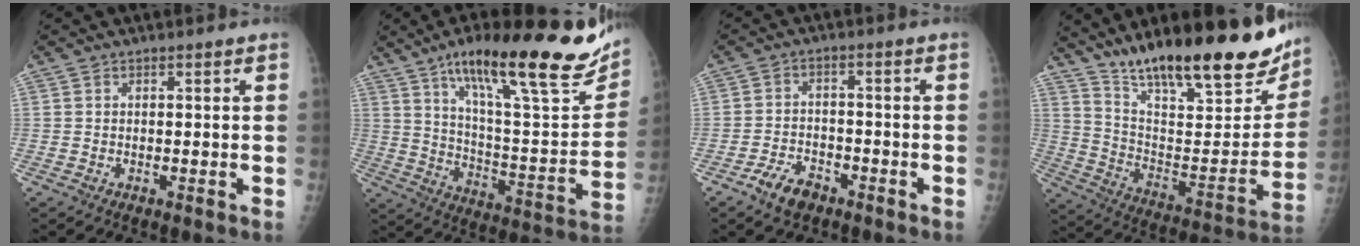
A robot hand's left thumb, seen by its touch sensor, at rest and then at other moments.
{"total": 29.2, "force": [17.9, 6.6, 22.0], "torque": [-0.301, -0.057, 0.283]}
{"total": 5.6, "force": [-3.8, 3.0, 2.8], "torque": [-0.048, 0.023, -0.065]}
{"total": 29.4, "force": [20.8, 7.9, 19.2], "torque": [-0.262, -0.076, 0.322]}